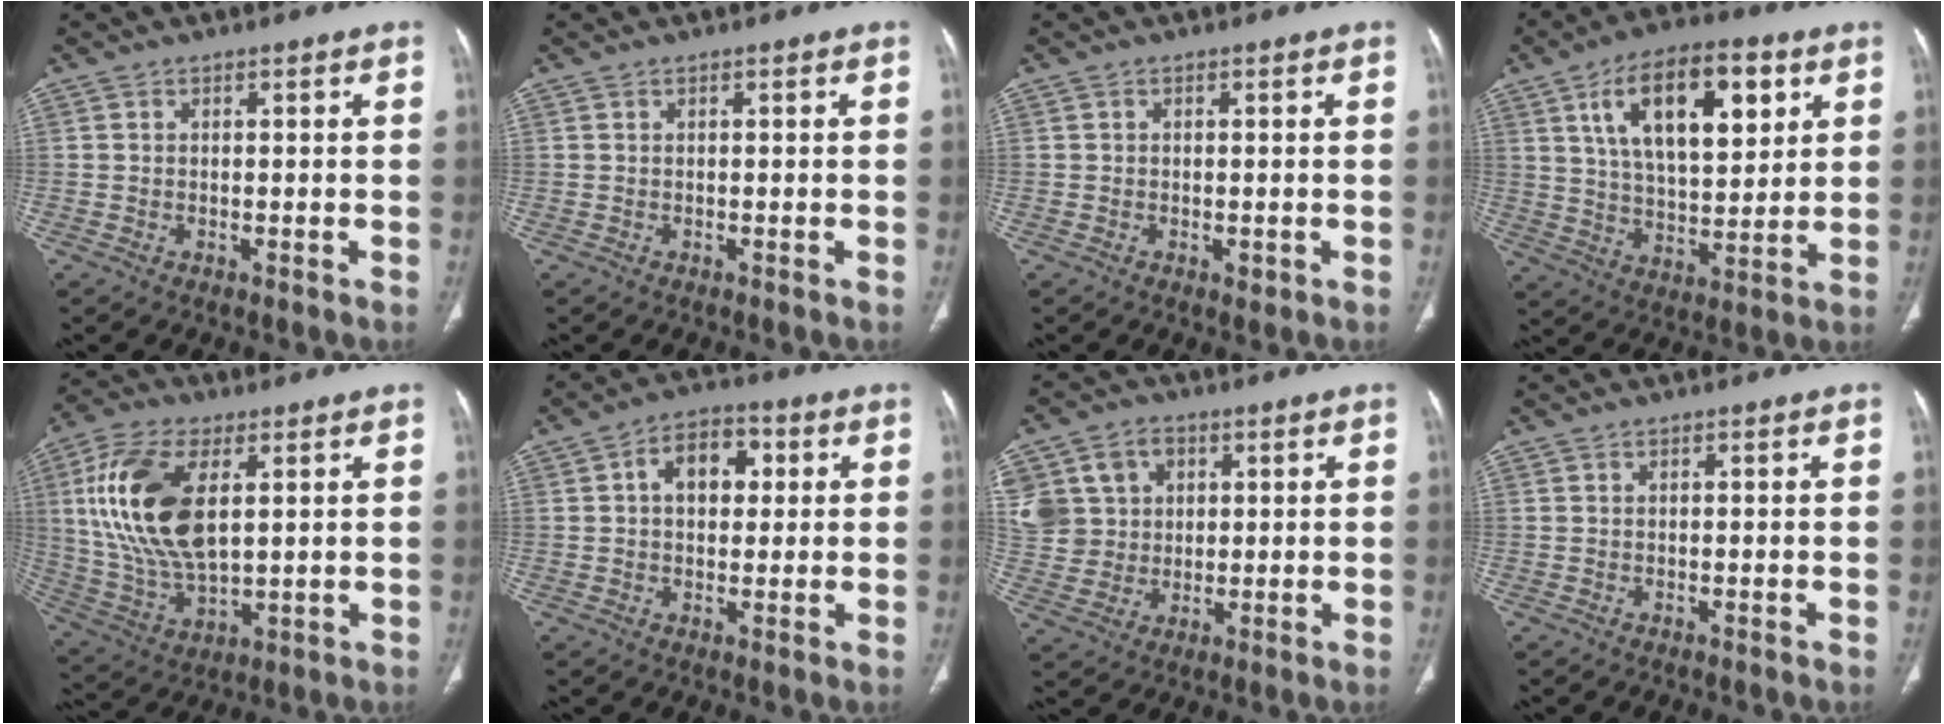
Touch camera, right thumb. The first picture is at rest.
{"total": 0.0}
{"total": 1.2, "force": [-0.3, 0.8, 0.9], "torque": [-0.009, -0.002, -0.002]}
{"total": 19.5, "force": [7.8, 9.2, 15.4], "torque": [-0.216, -0.021, 0.131]}
{"total": 19.1, "force": [4.6, 9.8, 15.8], "torque": [-0.319, -0.010, 0.091]}
{"total": 8.9, "force": [2.0, 5.9, 6.4], "torque": [-0.075, 0.014, 0.026]}
{"total": 15.0, "force": [4.5, 12.9, 6.1], "torque": [-0.120, 0.017, 0.098]}
{"total": 0.0}